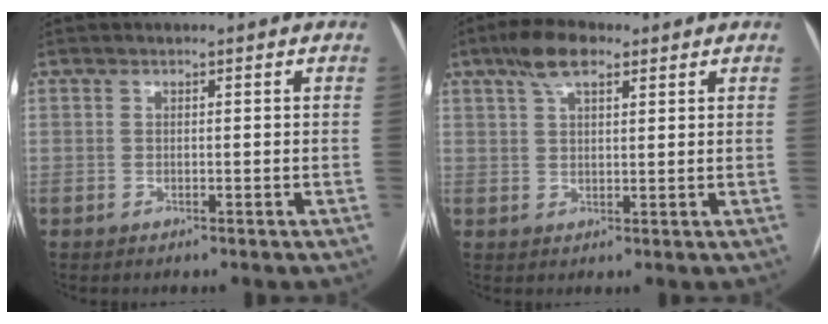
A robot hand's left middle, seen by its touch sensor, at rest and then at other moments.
{"total": 5.8, "force": [3.6, 2.0, 4.0], "torque": [-0.080, 0.018, 0.064]}